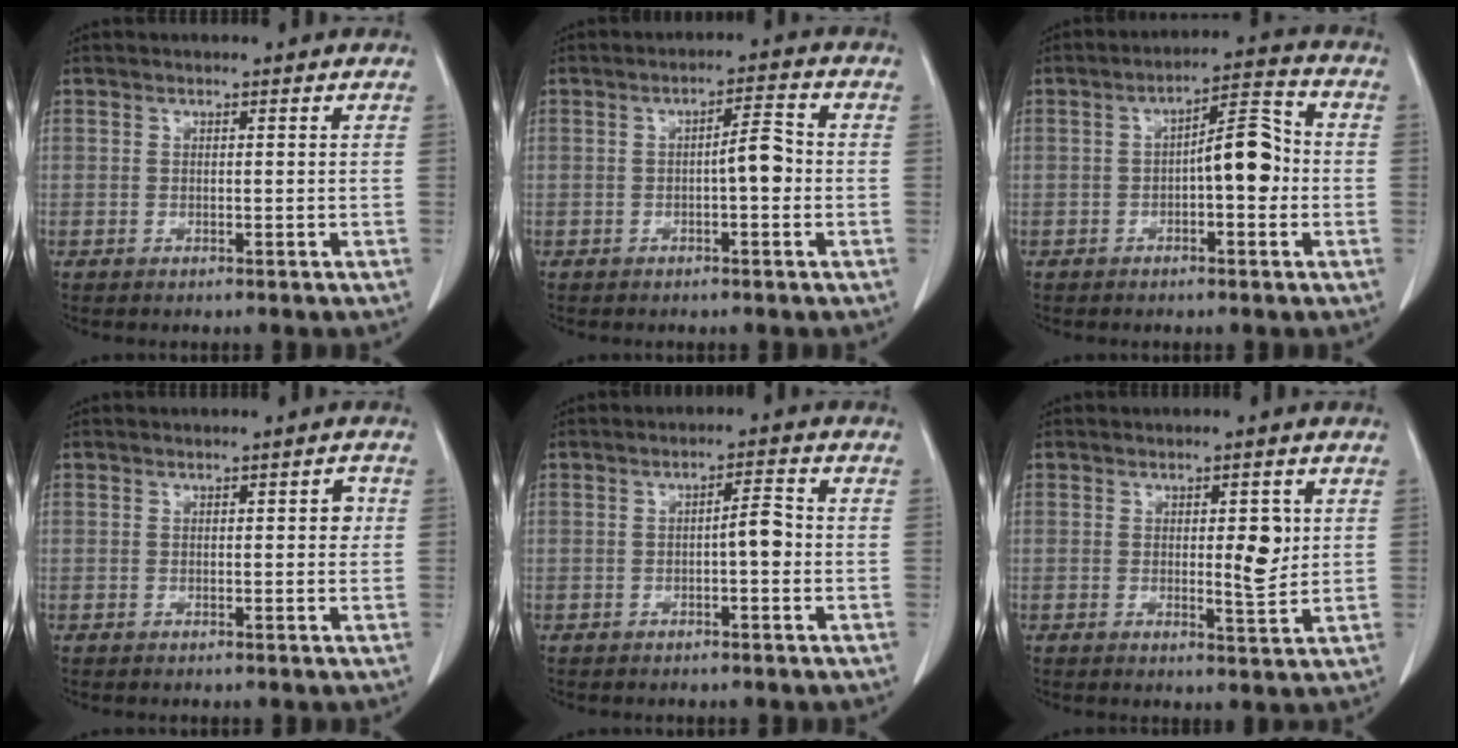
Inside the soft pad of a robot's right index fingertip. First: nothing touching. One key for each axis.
{"total": 4.0, "fx": -0.6, "fy": 0.8, "fz": 3.9, "tx": -0.060, "ty": 0.010, "tz": -0.009}
{"total": 7.4, "fx": -0.8, "fy": 2.2, "fz": 7.0, "tx": -0.106, "ty": 0.028, "tz": -0.012}
{"total": 1.8, "fx": 0.2, "fy": 0.8, "fz": 1.6, "tx": -0.014, "ty": 0.005, "tz": 0.001}
{"total": 3.2, "fx": -0.5, "fy": 0.6, "fz": 3.1, "tx": -0.046, "ty": 0.008, "tz": -0.009}
{"total": 4.5, "fx": 0.7, "fy": 1.2, "fz": 4.2, "tx": -0.062, "ty": -0.006, "tz": 0.012}